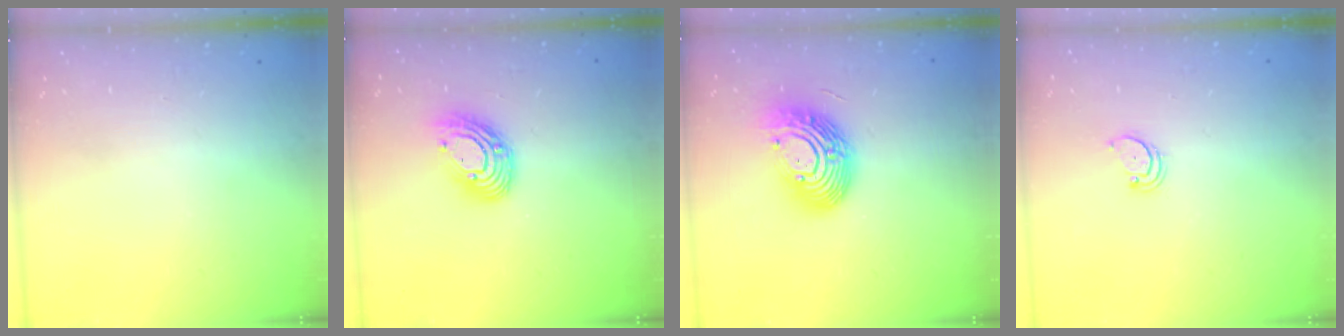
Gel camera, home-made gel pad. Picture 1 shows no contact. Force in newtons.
{"total": 11.6, "press": 11.5, "slide": 1.1}
{"total": 15.1, "press": 15.1, "slide": 1.4}
{"total": 2.4, "press": 2.3, "slide": 0.5}